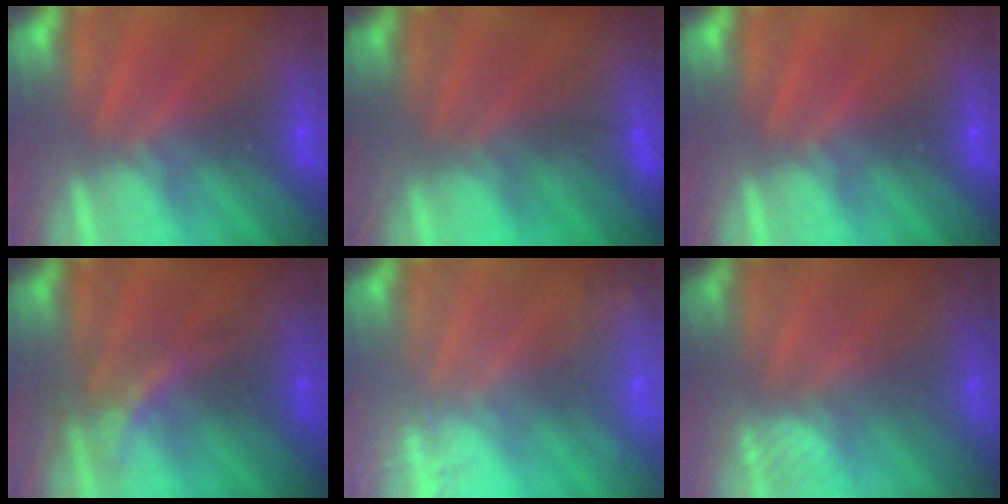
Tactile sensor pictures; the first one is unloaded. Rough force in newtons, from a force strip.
{"total": 2.1}
{"total": 0.0}
{"total": 2.1}
{"total": 2.4}
{"total": 2.4}